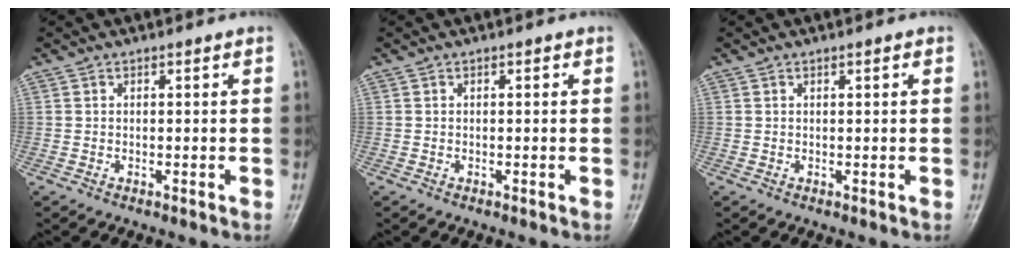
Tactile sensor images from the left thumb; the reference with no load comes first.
{"total": 0.0}
{"total": 0.7, "force": [0.3, 0.1, 0.6], "torque": [-0.010, 0.001, 0.004]}